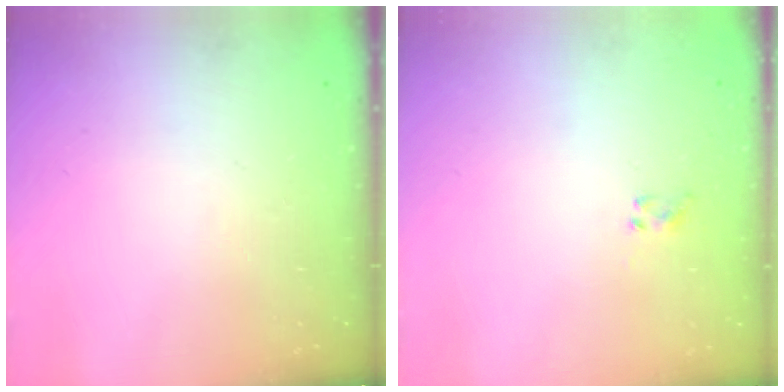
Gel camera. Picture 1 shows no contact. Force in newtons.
{"total": 3.1, "press": 2.9, "slide": 1.2}